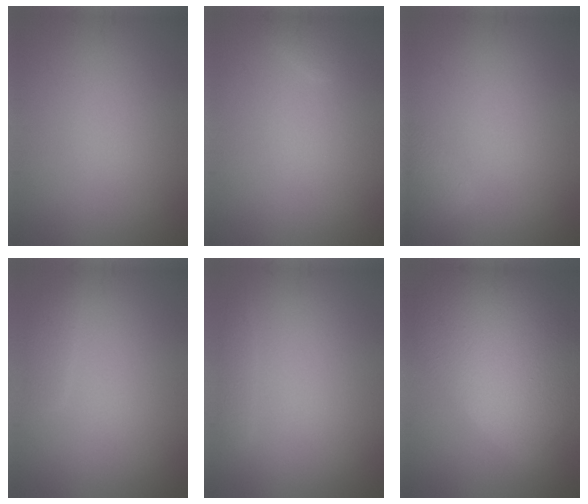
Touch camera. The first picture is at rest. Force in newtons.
{"total": 0.9, "press": 0.9, "slide": 0.1}
{"total": 1.6, "press": 1.6, "slide": 0.2}
{"total": 1.2, "press": 1.2, "slide": 0.2}
{"total": 1.0, "press": 1.0, "slide": 0.1}
{"total": 11.5, "press": 11.5, "slide": 0.5}